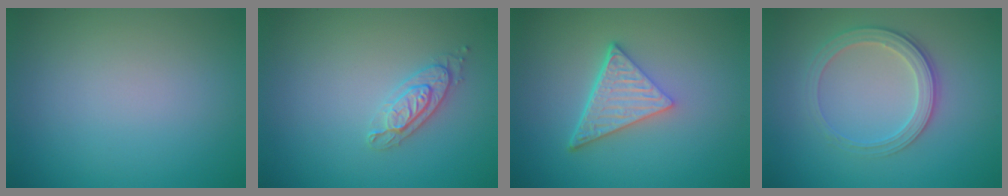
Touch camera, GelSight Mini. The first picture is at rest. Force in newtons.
{"total": 2.1, "press": 2.1, "slide": 0.5}
{"total": 4.8, "press": 3.3, "slide": 3.5}
{"total": 2.8, "press": 2.7, "slide": 0.8}